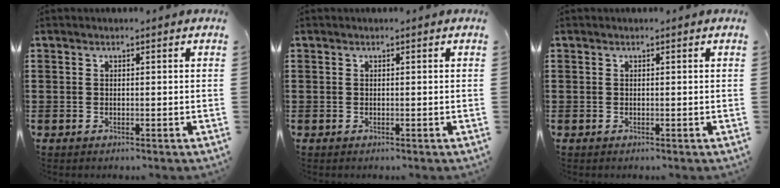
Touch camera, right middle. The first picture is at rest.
{"total": 0.0}
{"total": 0.0}